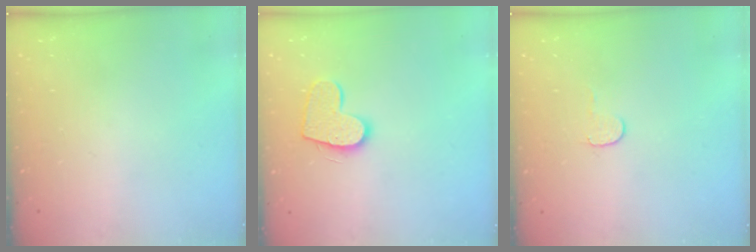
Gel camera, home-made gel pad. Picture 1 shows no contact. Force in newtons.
{"total": 11.1, "press": 11.1, "slide": 0.6}
{"total": 4.0, "press": 4.0, "slide": 0.4}